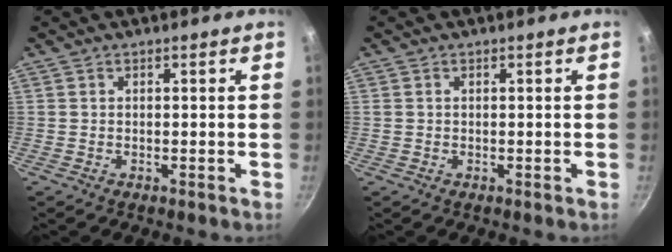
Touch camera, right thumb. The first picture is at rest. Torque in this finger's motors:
{"motor_torque": [0.04, -0.24, 0.05, 0.48, -0.02]}